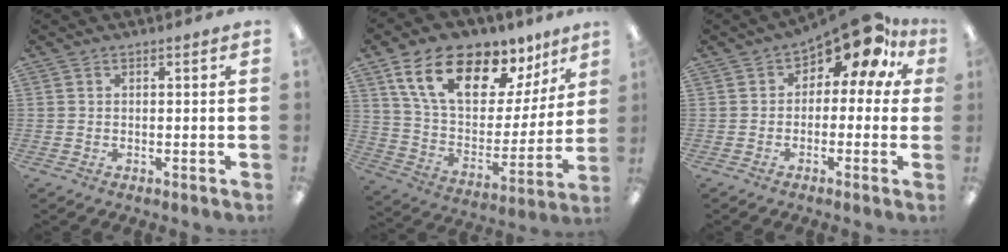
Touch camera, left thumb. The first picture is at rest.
{"total": 19.8, "force": [12.7, 9.7, 11.6], "torque": [-0.211, -0.068, 0.224]}
{"total": 10.1, "force": [6.3, 4.0, 6.8], "torque": [-0.109, -0.042, 0.106]}